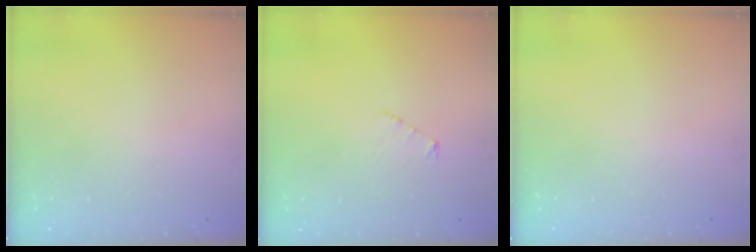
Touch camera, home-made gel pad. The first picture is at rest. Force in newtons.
{"total": 3.0, "press": 3.0, "slide": 0.3}
{"total": 0.0}